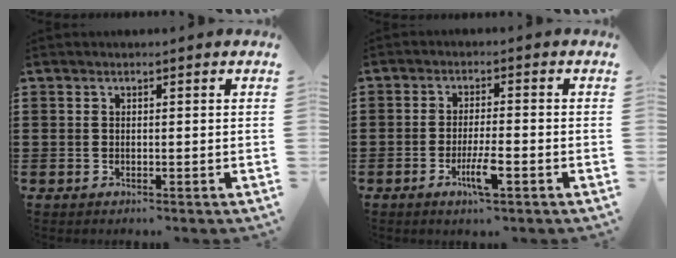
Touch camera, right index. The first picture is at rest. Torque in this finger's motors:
{"motor_torque": [0.49, -0.31, 0.25, 0.09]}